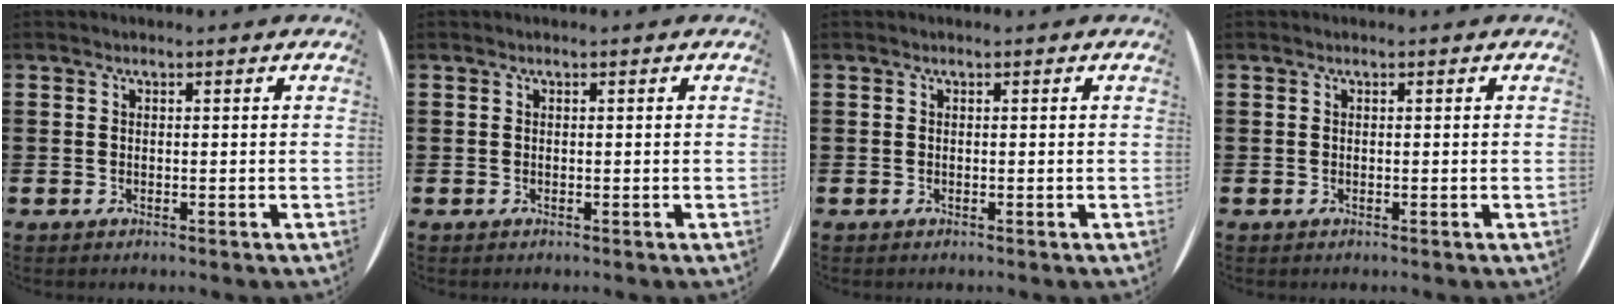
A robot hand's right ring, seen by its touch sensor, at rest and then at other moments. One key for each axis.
{"total": 0.0}
{"total": 0.0}
{"total": 0.0}